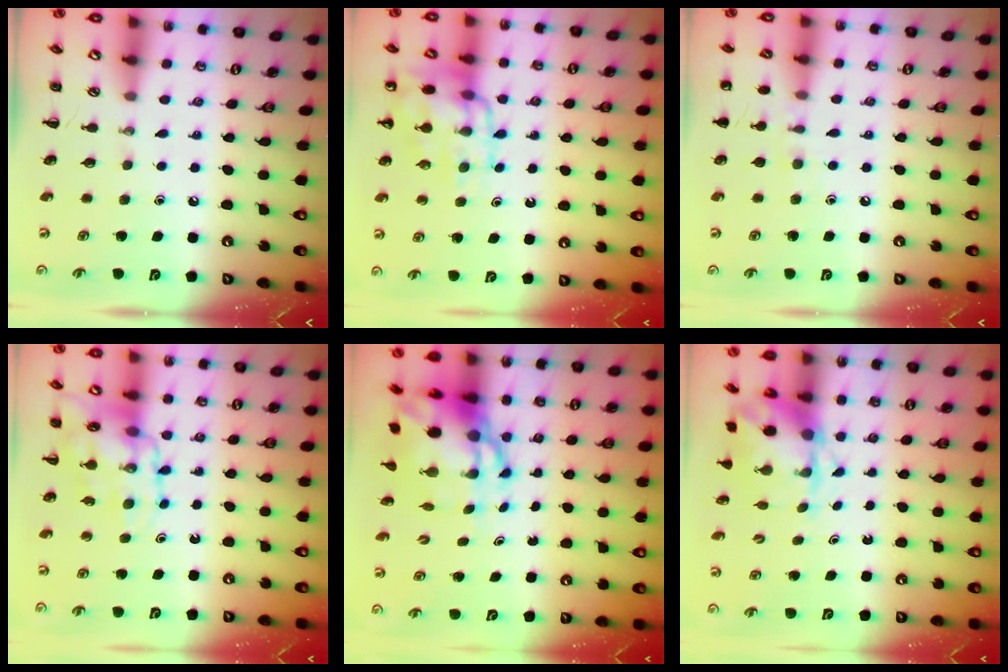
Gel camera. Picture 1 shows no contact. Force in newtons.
{"total": 15.4, "press": 15.3, "slide": 2.0}
{"total": 6.9, "press": 6.6, "slide": 1.9}
{"total": 12.7, "press": 12.5, "slide": 2.4}
{"total": 9.4, "press": 9.1, "slide": 2.5}
{"total": 4.8, "press": 4.8, "slide": 0.7}